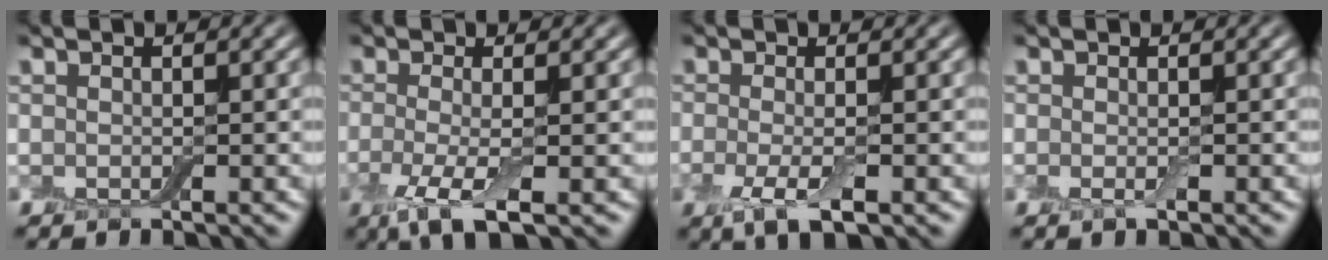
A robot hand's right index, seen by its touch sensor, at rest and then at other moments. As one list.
[{"total": 4.0, "force": [-1.3, 1.1, 3.7], "torque": [-0.078, -0.009, -0.028]}, {"total": 3.4, "force": [-1.0, 1.1, 3.0], "torque": [-0.064, -0.009, -0.023]}, {"total": 0.9, "force": [-0.2, 0.2, 0.8], "torque": [-0.017, -0.004, -0.005]}]